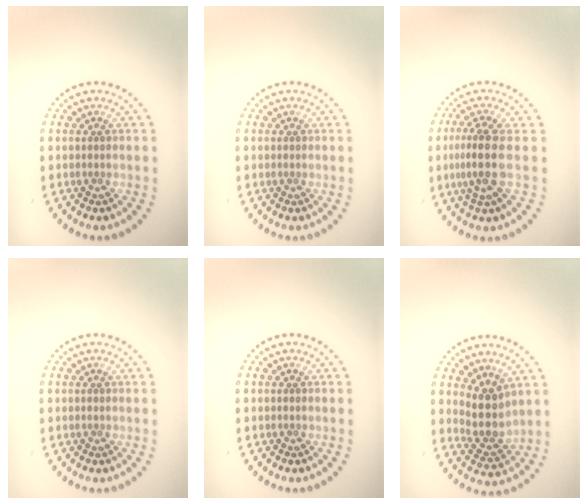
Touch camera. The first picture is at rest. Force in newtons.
{"total": 0.0}
{"total": 3.4, "press": 2.9, "slide": 1.8}
{"total": 0.0}
{"total": 0.0}
{"total": 3.3, "press": 2.7, "slide": 2.0}